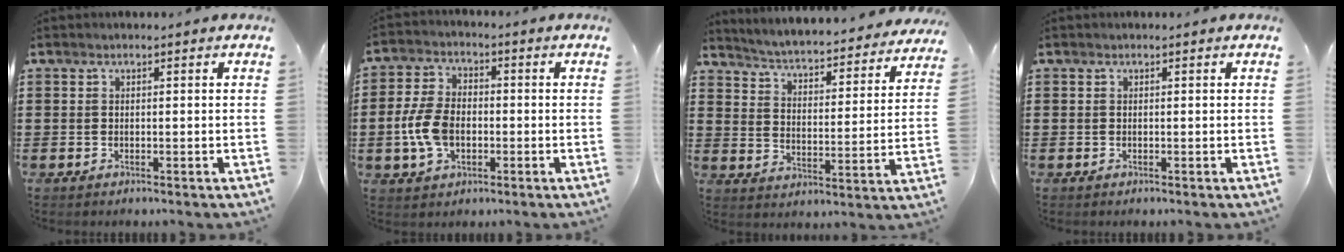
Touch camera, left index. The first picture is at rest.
{"total": 7.7, "force": [-1.4, 4.9, 5.8], "torque": [-0.145, 0.001, -0.032]}
{"total": 3.5, "force": [3.3, -0.4, 0.8], "torque": [-0.037, -0.037, 0.047]}
{"total": 0.0}